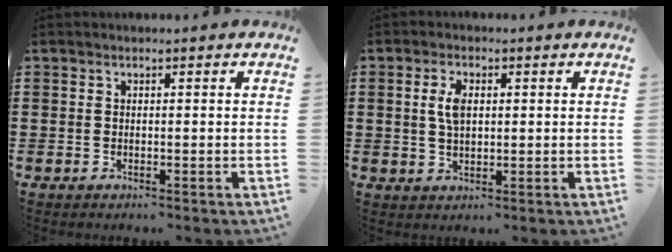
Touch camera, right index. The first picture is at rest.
{"total": 4.1, "force": [0.7, 2.0, 3.5], "torque": [-0.074, 0.010, 0.011]}